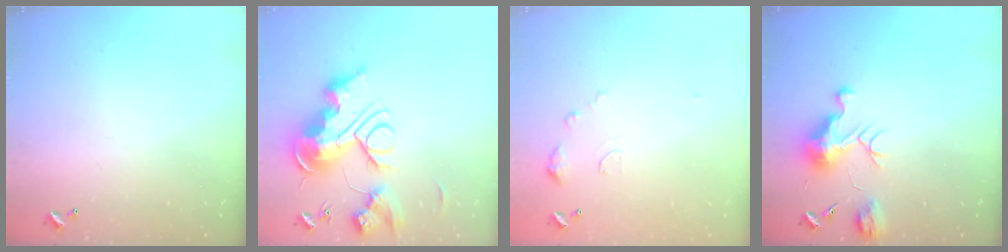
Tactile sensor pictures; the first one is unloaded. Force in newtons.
{"total": 0.7, "press": 0.7, "slide": 0.0}
{"total": 6.4, "press": 6.4, "slide": 0.7}
{"total": 9.5, "press": 9.5, "slide": 0.2}